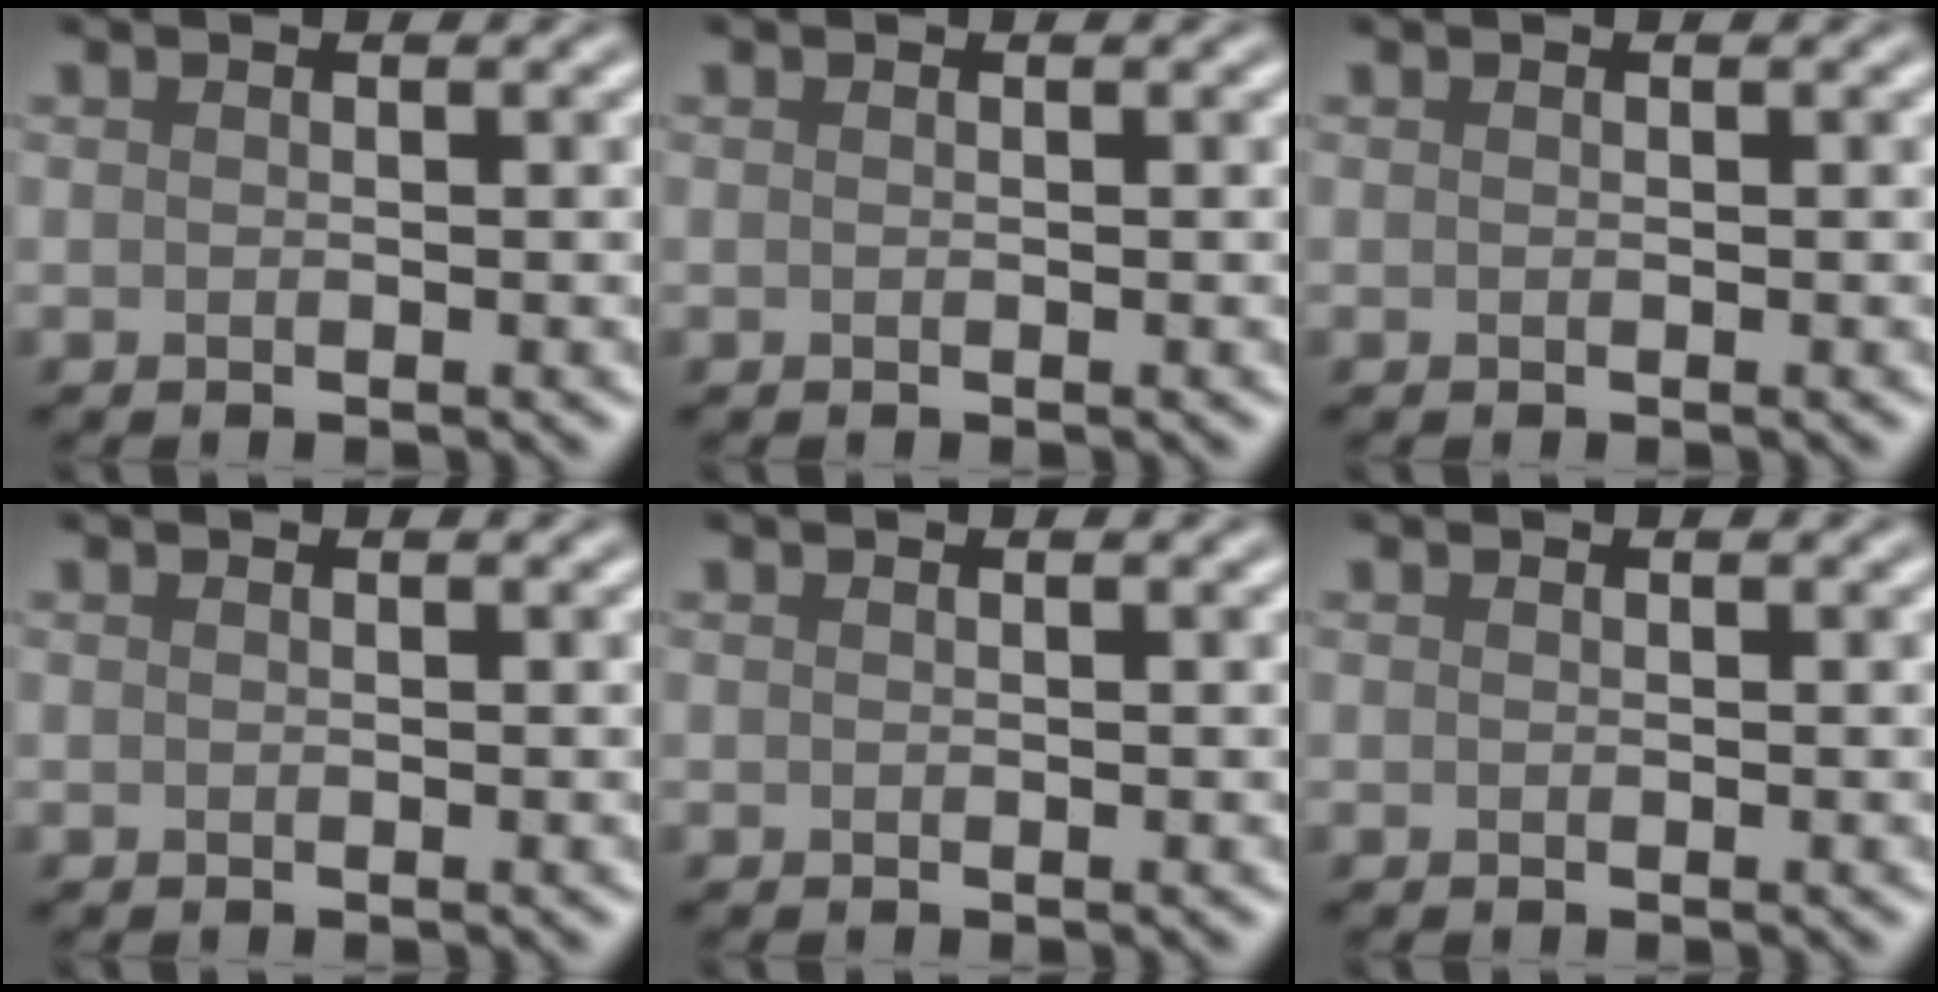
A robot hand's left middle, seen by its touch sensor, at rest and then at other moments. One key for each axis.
{"total": 0.0}
{"total": 0.0}
{"total": 0.0}
{"total": 0.0}
{"total": 0.0}